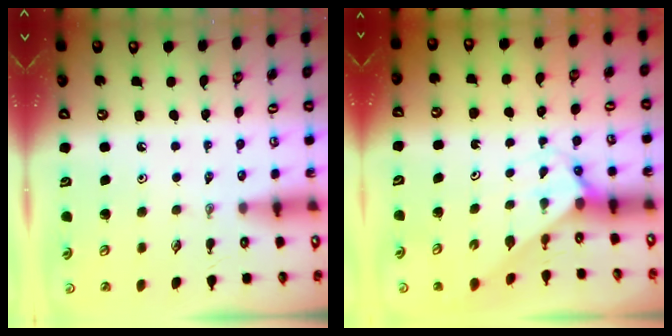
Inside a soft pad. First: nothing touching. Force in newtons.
{"total": 2.7, "press": 2.7, "slide": 0.2}